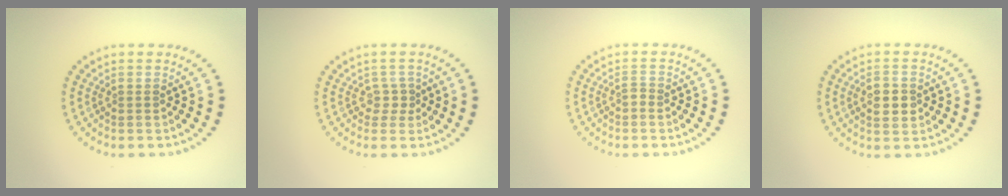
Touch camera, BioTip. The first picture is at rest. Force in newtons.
{"total": 1.4, "press": 1.0, "slide": 1.0}
{"total": 0.9, "press": 0.5, "slide": 0.7}
{"total": 2.9, "press": 2.9, "slide": 0.1}